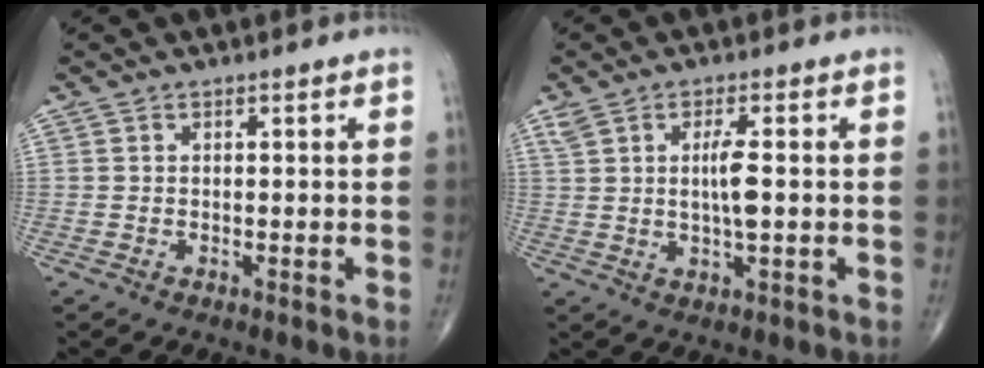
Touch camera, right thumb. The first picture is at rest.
{"total": 5.3, "force": [0.6, 1.3, 5.1], "torque": [-0.099, 0.001, 0.015]}